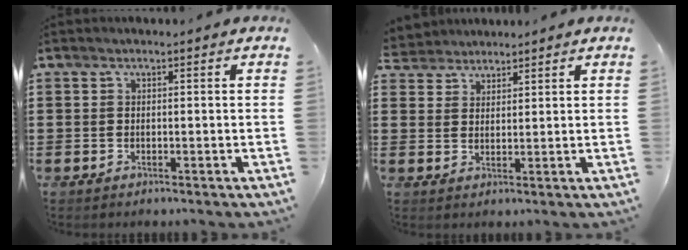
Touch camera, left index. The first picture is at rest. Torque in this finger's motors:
{"motor_torque": [0.10, -0.07, -0.01, -0.02]}